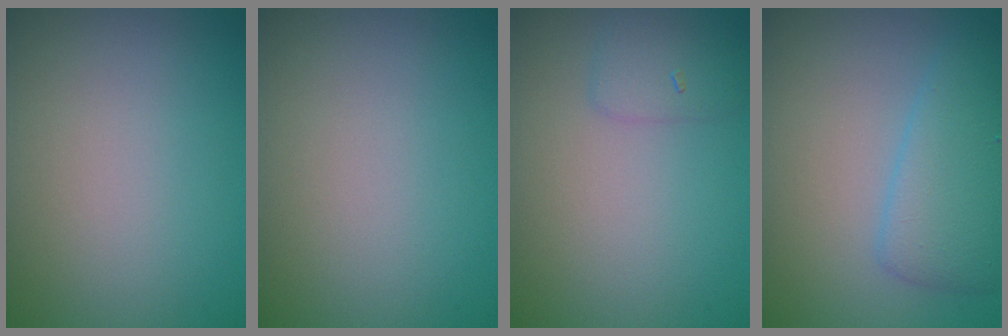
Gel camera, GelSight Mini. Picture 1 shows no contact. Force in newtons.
{"total": 0.0}
{"total": 1.6, "press": 1.6, "slide": 0.0}
{"total": 3.9, "press": 3.9, "slide": 0.2}